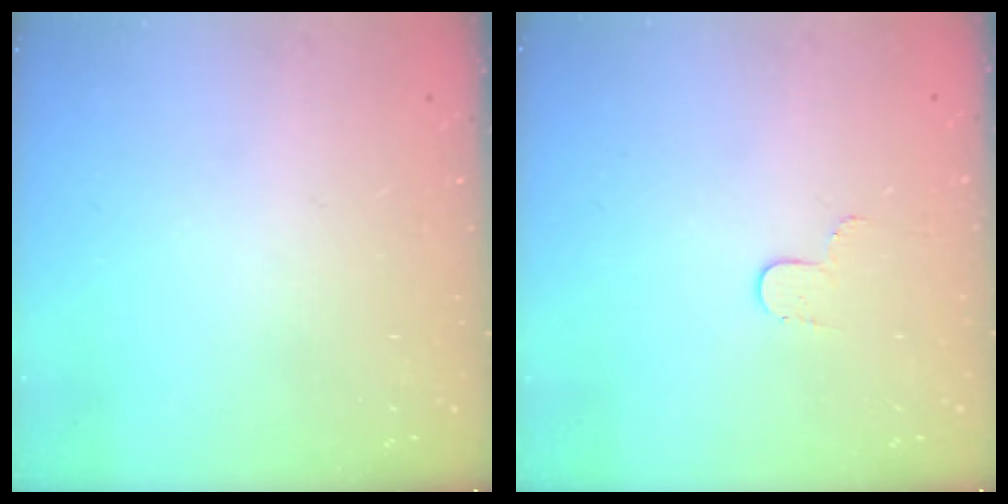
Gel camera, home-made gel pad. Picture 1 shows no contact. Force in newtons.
{"total": 4.4, "press": 4.3, "slide": 0.5}